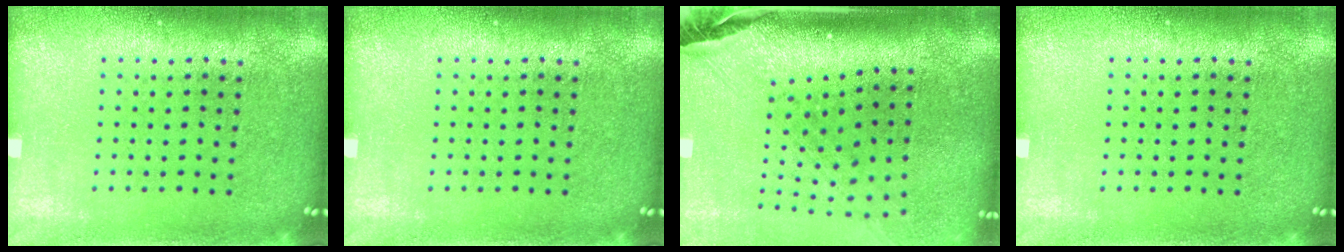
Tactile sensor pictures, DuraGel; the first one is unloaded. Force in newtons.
{"total": 0.0}
{"total": 2.7, "press": 2.0, "slide": 1.8}
{"total": 0.0}